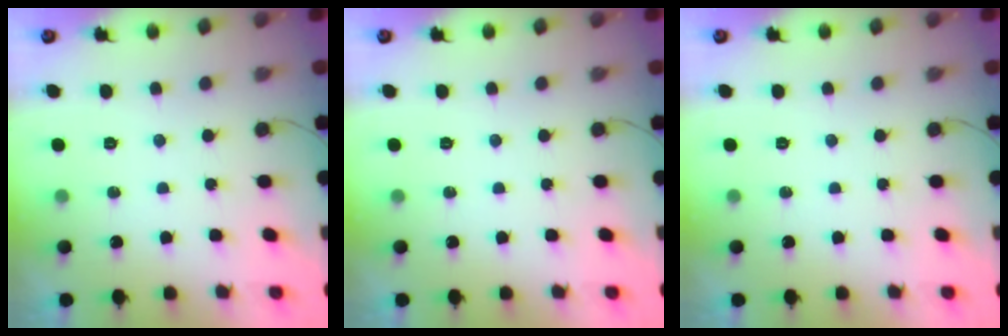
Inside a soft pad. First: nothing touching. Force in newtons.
{"total": 0.0}
{"total": 0.0}